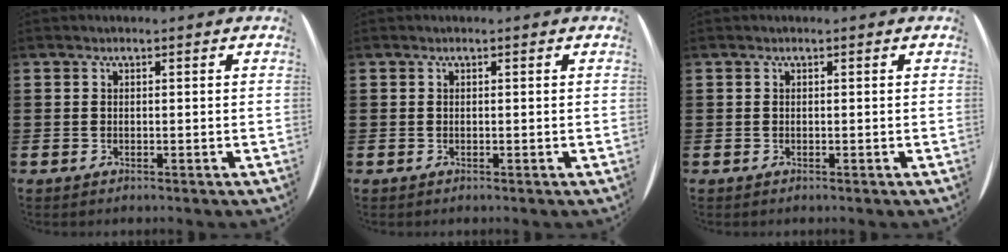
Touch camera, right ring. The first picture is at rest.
{"total": 0.0}
{"total": 0.0}